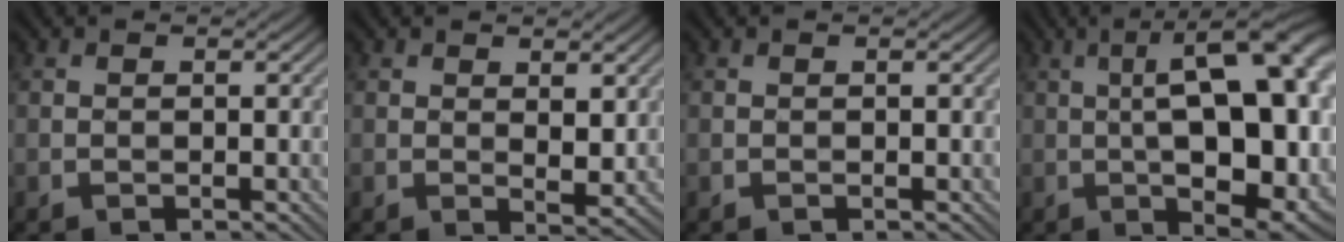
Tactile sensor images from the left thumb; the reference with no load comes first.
{"total": 2.8, "force": [1.3, 1.1, 2.2], "torque": [-0.042, -0.008, 0.029]}
{"total": 0.0}
{"total": 18.9, "force": [1.5, 7.0, 17.5], "torque": [-0.236, 0.016, 0.015]}